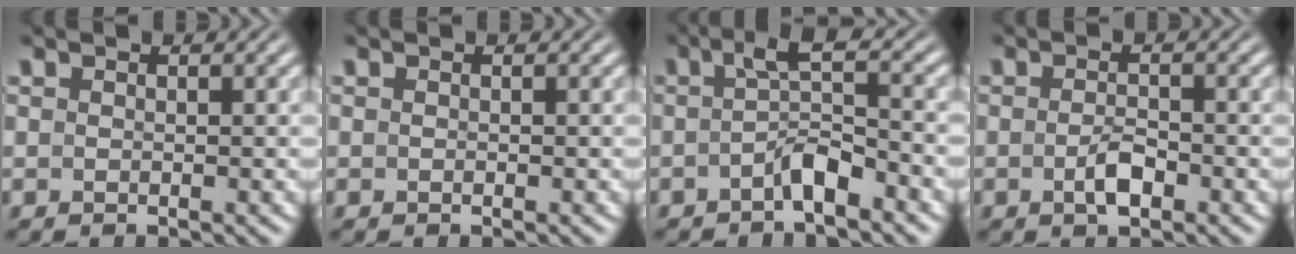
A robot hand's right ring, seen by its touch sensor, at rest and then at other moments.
{"total": 0.0}
{"total": 2.5, "force": [-0.3, 0.2, 2.5], "torque": [-0.044, -0.004, -0.005]}
{"total": 2.0, "force": [-1.1, 0.4, 1.6], "torque": [-0.024, -0.002, -0.019]}